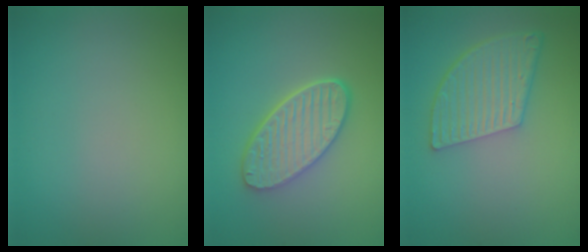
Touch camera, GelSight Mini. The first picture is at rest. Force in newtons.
{"total": 5.5, "press": 4.4, "slide": 3.3}
{"total": 5.8, "press": 4.3, "slide": 3.8}